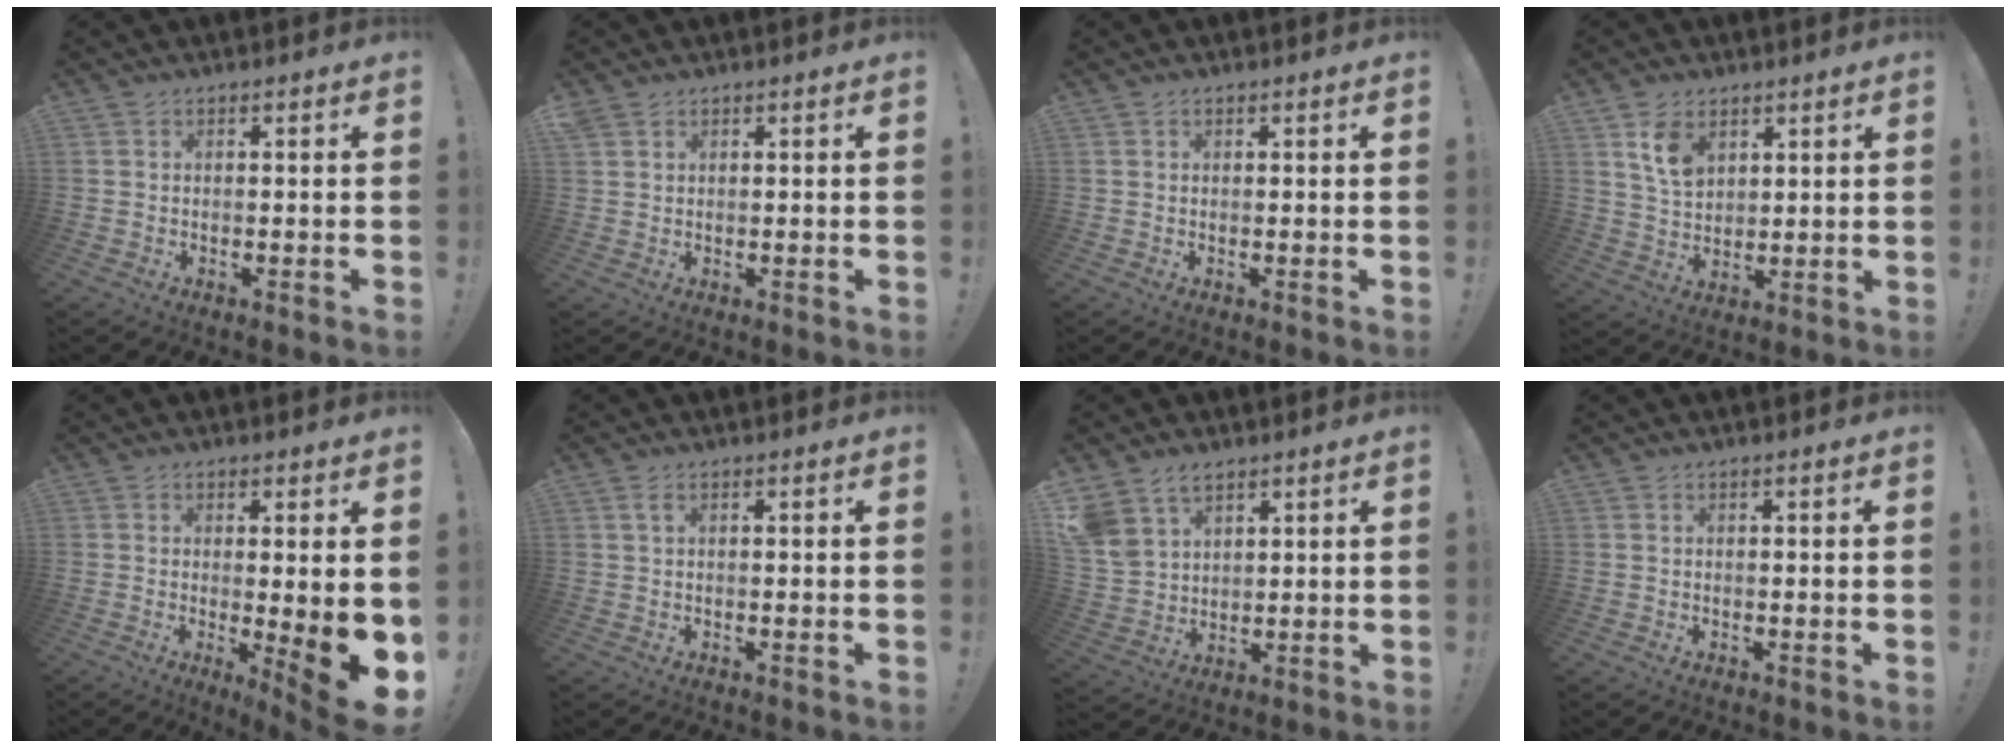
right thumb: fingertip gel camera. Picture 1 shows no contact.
{"total": 1.8, "force": [1.4, 1.1, 0.5], "torque": [-0.002, -0.004, 0.026]}
{"total": 0.0}
{"total": 8.5, "force": [4.5, 5.7, 4.4], "torque": [-0.064, -0.019, 0.086]}
{"total": 9.2, "force": [-1.2, 0.5, 9.1], "torque": [-0.107, -0.026, -0.016]}
{"total": 1.8, "force": [0.8, 0.5, 1.5], "torque": [-0.025, 0.000, 0.013]}
{"total": 8.6, "force": [6.2, 5.2, 2.8], "torque": [-0.060, -0.029, 0.129]}
{"total": 0.0}